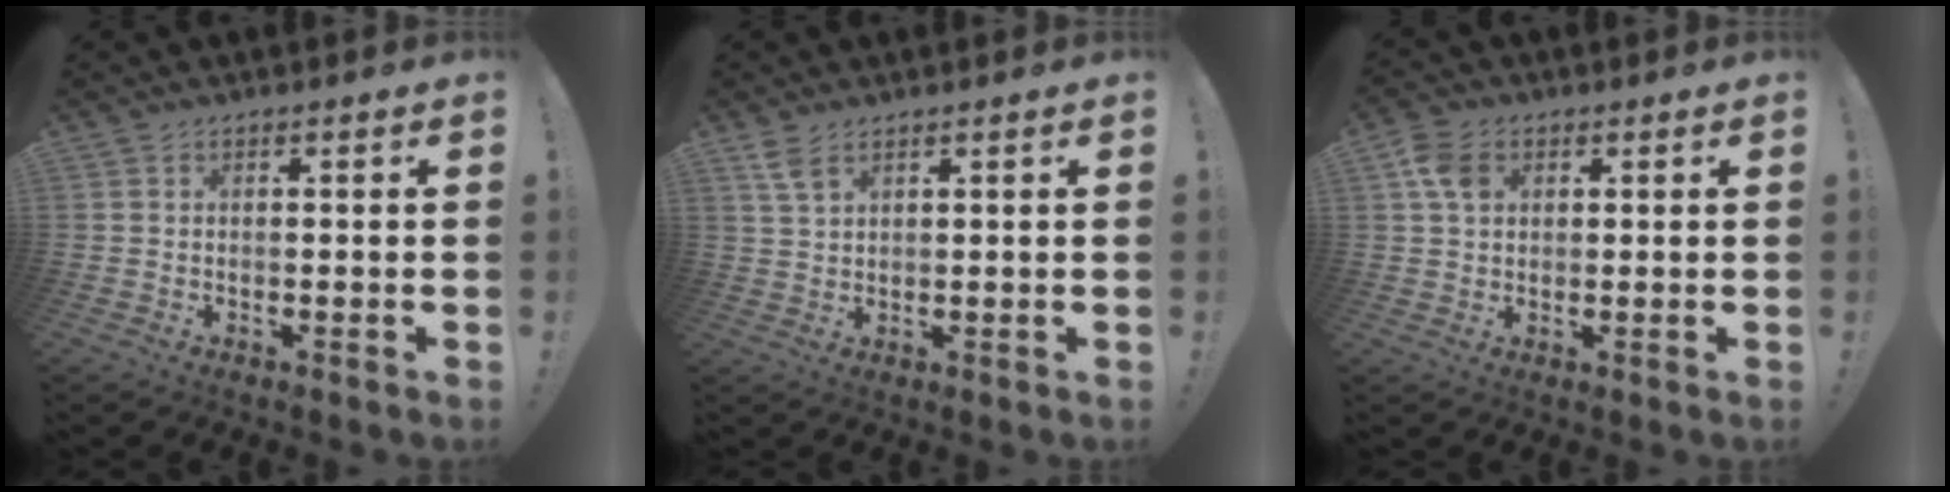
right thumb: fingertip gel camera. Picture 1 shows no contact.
{"total": 4.4, "force": [2.9, 1.8, 2.8], "torque": [-0.057, -0.010, 0.054]}
{"total": 6.6, "force": [2.2, 4.7, 4.0], "torque": [-0.070, 0.006, 0.046]}